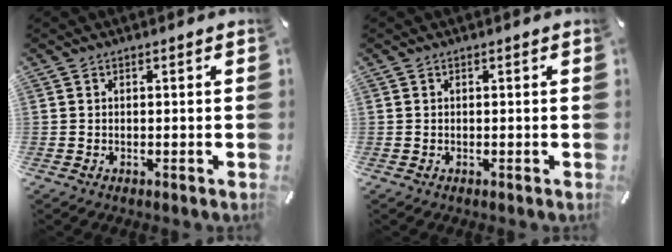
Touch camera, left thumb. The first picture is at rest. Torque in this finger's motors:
{"motor_torque": [0.00, 0.00, -0.02, 0.01, 0.00]}